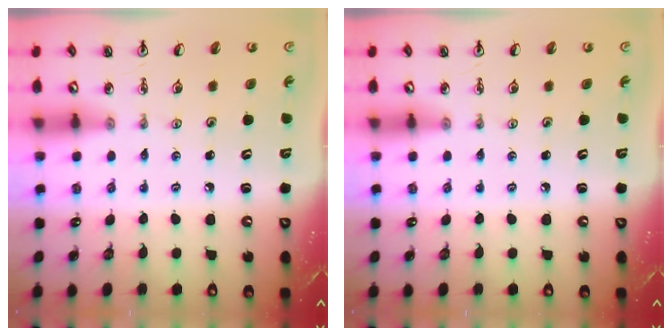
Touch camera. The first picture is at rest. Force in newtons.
{"total": 0.0}